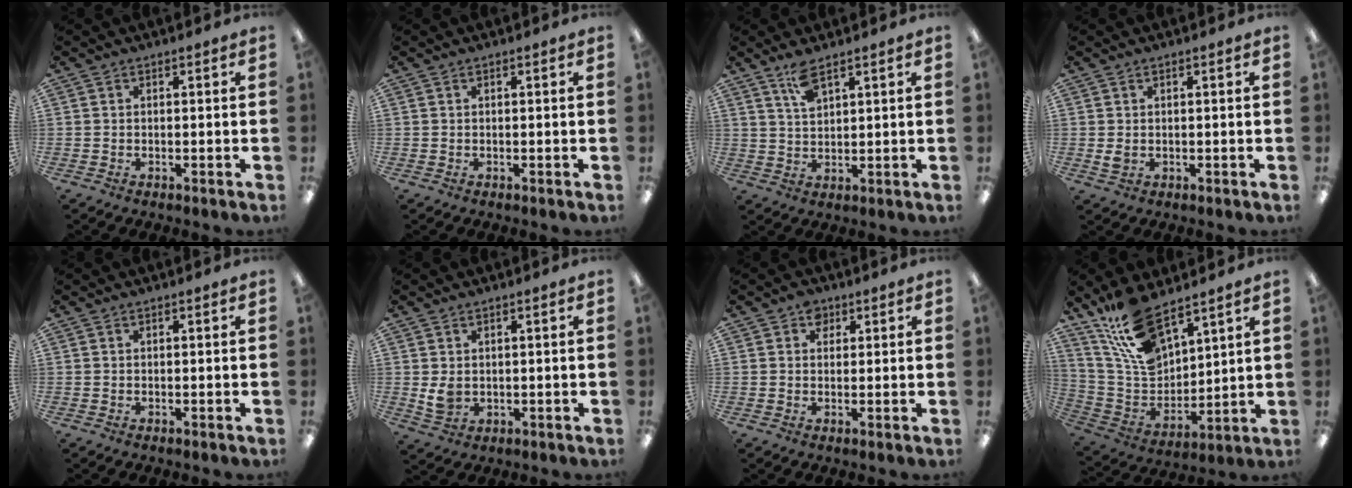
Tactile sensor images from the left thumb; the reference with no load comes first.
{"total": 0.0}
{"total": 5.6, "force": [4.0, 1.7, 3.5], "torque": [-0.071, -0.007, 0.071]}
{"total": 1.9, "force": [0.3, 1.3, 1.4], "torque": [-0.026, -0.004, 0.001]}
{"total": 0.0}
{"total": 3.8, "force": [0.9, 2.8, 2.4], "torque": [-0.036, -0.006, 0.015]}
{"total": 3.1, "force": [1.8, 2.3, 1.1], "torque": [-0.008, -0.003, 0.029]}
{"total": 16.2, "force": [12.1, 7.1, 8.1], "torque": [-0.175, -0.062, 0.227]}